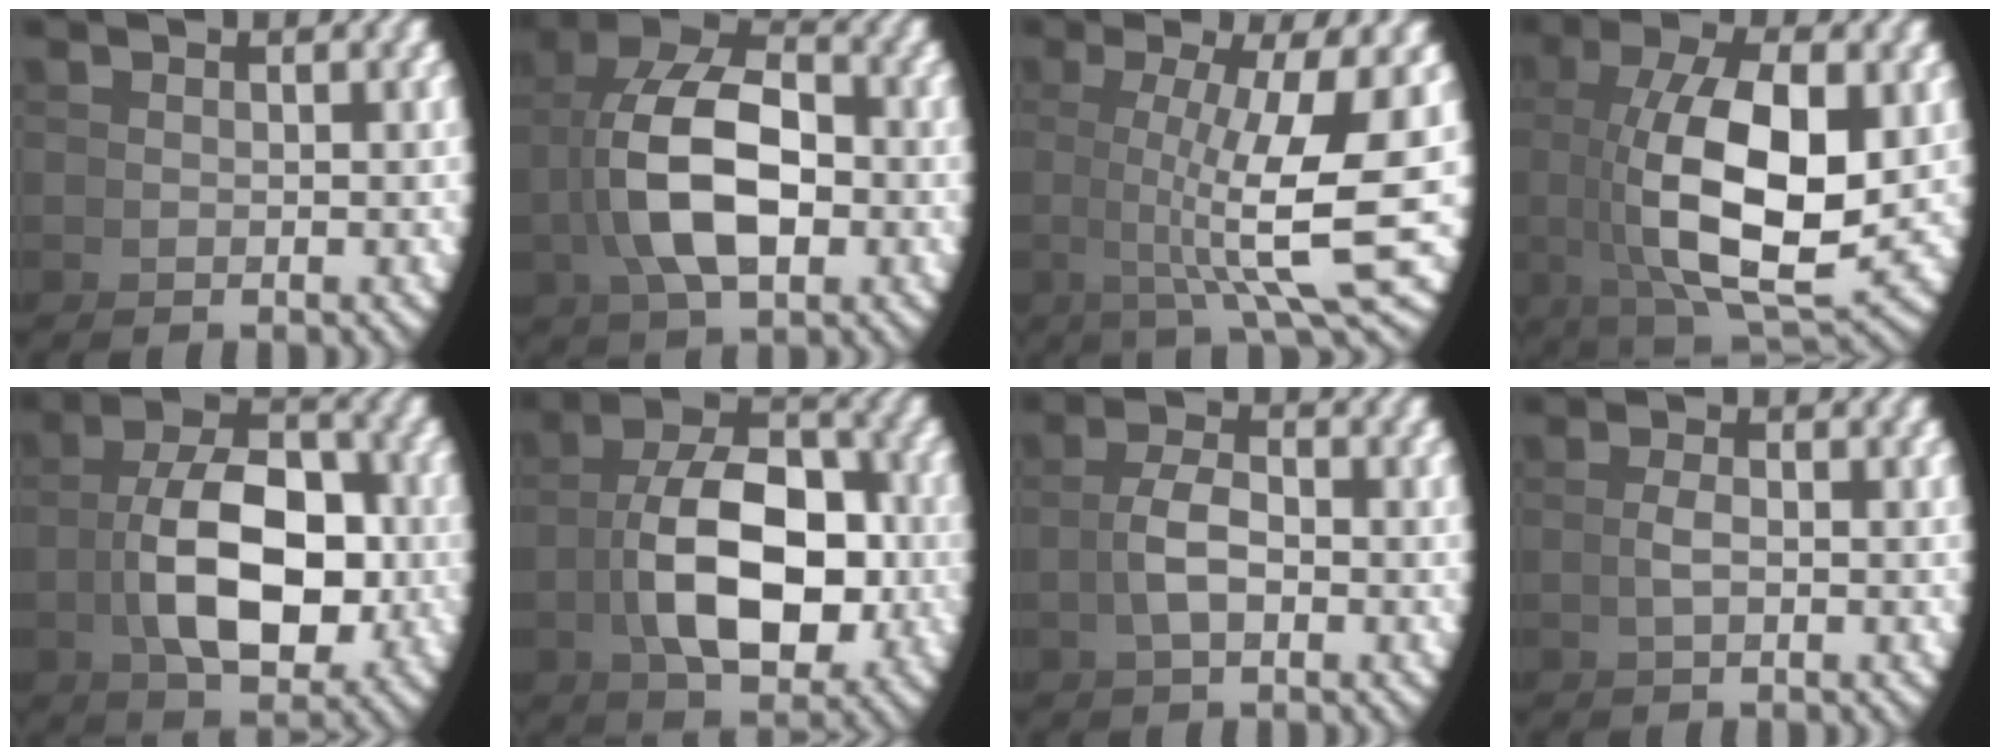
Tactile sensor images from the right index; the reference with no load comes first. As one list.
[{"total": 8.6, "force": [1.3, 5.0, 6.8], "torque": [-0.130, -0.003, 0.024]}, {"total": 10.1, "force": [1.1, 3.0, 9.5], "torque": [-0.135, -0.005, 0.023]}, {"total": 10.4, "force": [0.6, 4.8, 9.2], "torque": [-0.168, -0.030, 0.040]}, {"total": 9.4, "force": [0.5, 5.4, 7.7], "torque": [-0.124, -0.010, 0.015]}, {"total": 10.5, "force": [0.7, 6.2, 8.4], "torque": [-0.134, -0.014, 0.019]}, {"total": 2.4, "force": [-0.2, 0.6, 2.3], "torque": [-0.048, 0.000, 0.004]}, {"total": 1.0, "force": [0.1, -0.9, 0.5], "torque": [-0.018, 0.000, 0.006]}]